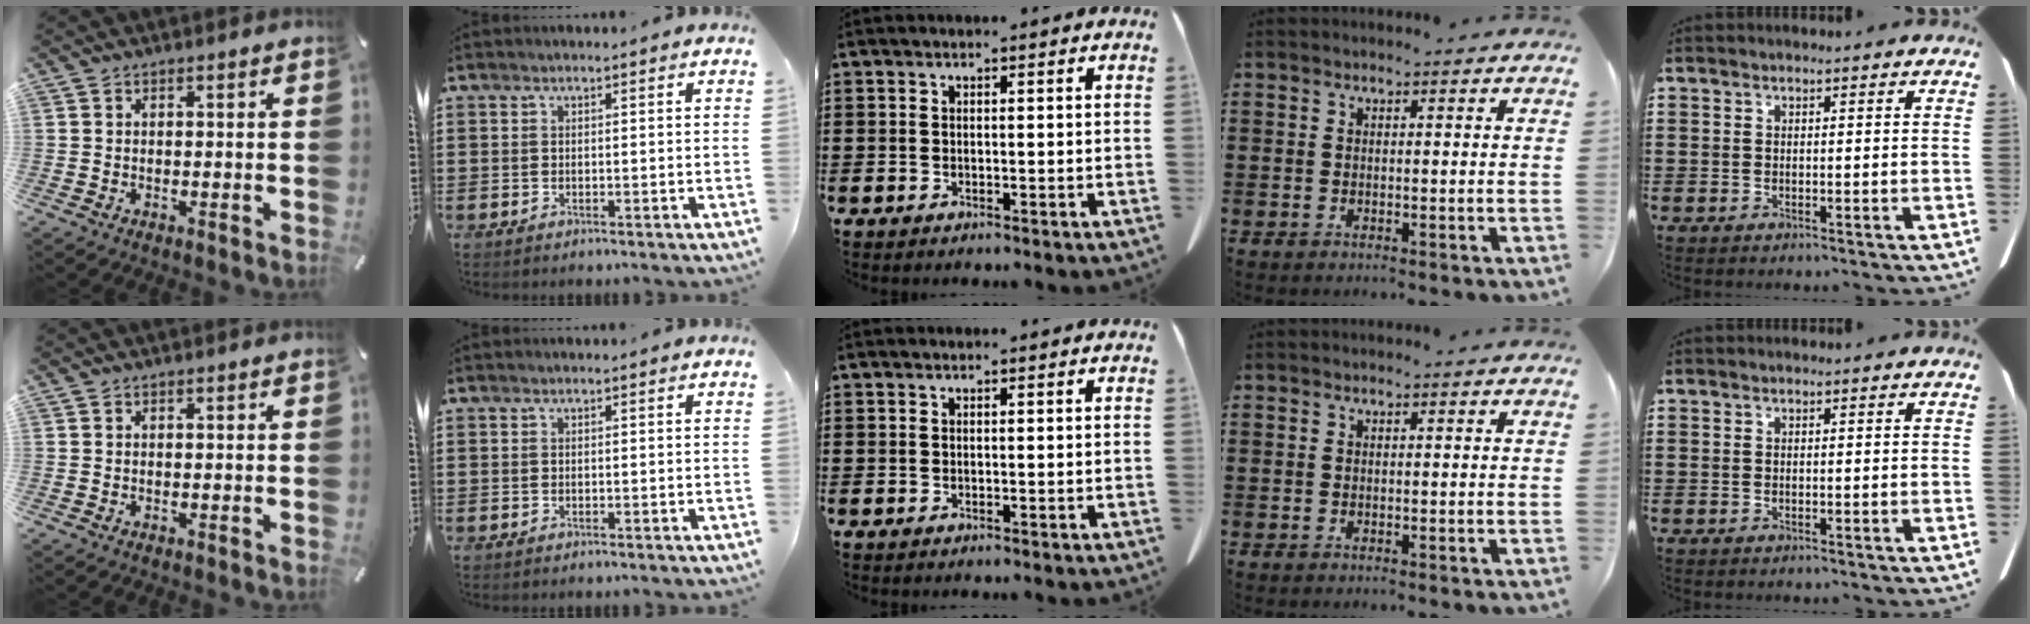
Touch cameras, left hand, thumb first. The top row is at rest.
{}